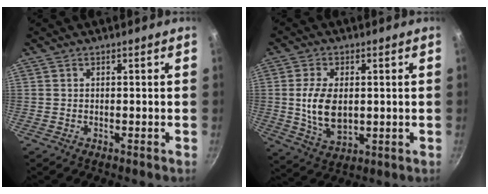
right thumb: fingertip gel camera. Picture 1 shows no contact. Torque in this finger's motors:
{"motor_torque": [-0.59, 0.73, 1.32, 0.37, 0.07]}